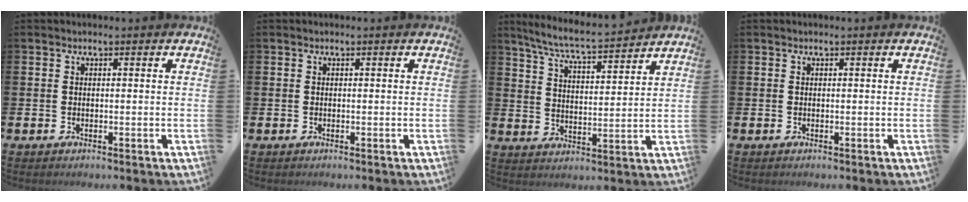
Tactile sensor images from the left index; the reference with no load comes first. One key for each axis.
{"total": 0.0}
{"total": 6.9, "fx": 6.5, "fy": 0.1, "fz": 2.2, "tx": -0.068, "ty": -0.042, "tz": 0.113}
{"total": 0.0}